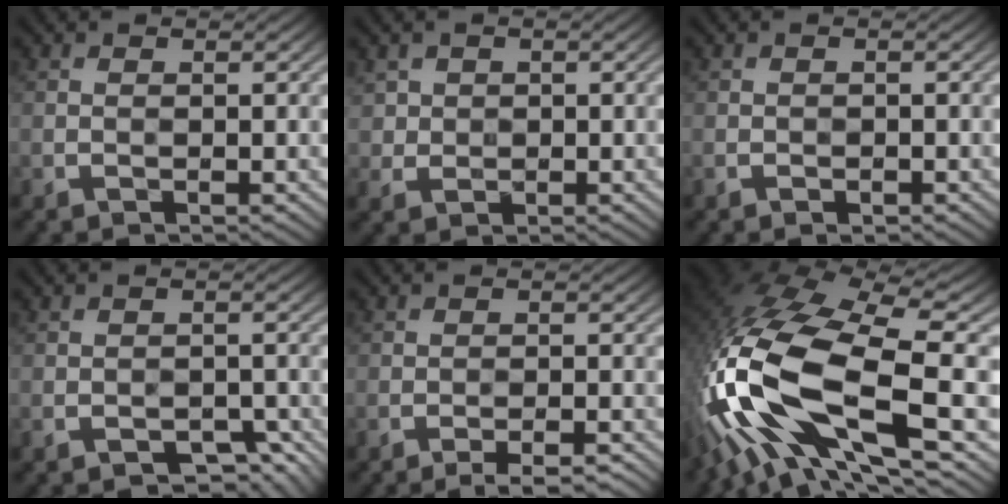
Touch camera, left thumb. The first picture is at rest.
{"total": 2.6, "force": [1.0, 2.4, -0.1], "torque": [-0.007, -0.006, 0.020]}
{"total": 0.7, "force": [-0.6, 0.3, 0.1], "torque": [-0.004, -0.001, -0.008]}
{"total": 4.5, "force": [-3.5, 2.0, 1.9], "torque": [-0.026, 0.004, -0.043]}
{"total": 4.3, "force": [-3.2, 0.8, 2.6], "torque": [-0.039, 0.012, -0.044]}
{"total": 19.2, "force": [-4.4, 9.0, 16.4], "torque": [-0.375, -0.027, -0.074]}